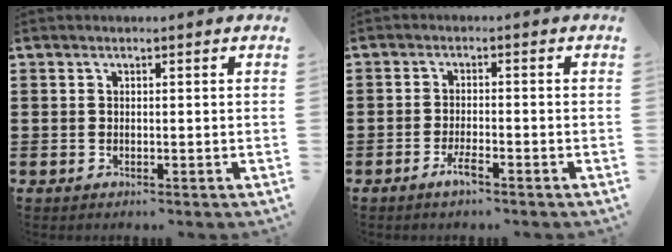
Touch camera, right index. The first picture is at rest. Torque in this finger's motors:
{"motor_torque": [1.92, 0.22, 0.05, 0.02]}